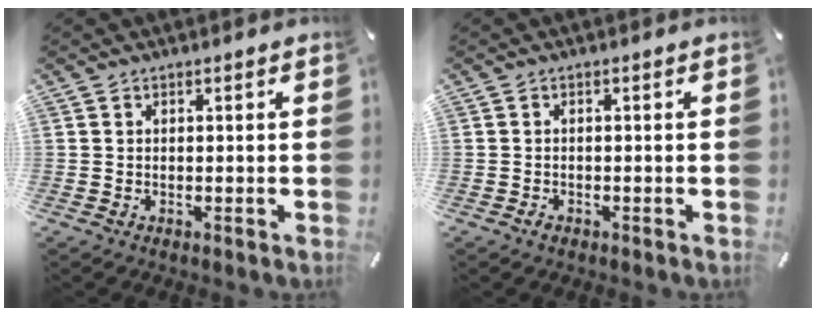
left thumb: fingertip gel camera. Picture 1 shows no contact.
{"total": 0.9, "force": [-0.7, 0.4, 0.4], "torque": [-0.010, 0.002, -0.014]}